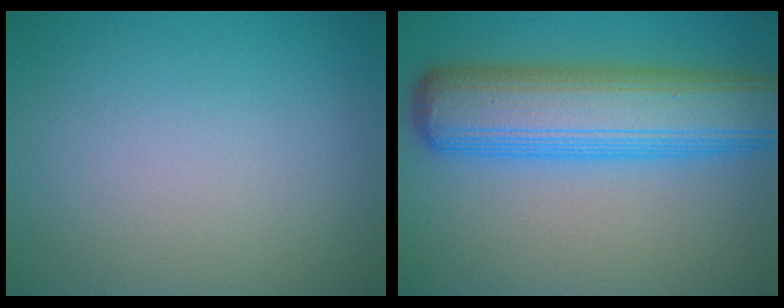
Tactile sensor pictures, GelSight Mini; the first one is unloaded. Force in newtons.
{"total": 10.2, "press": 10.2, "slide": 0.3}